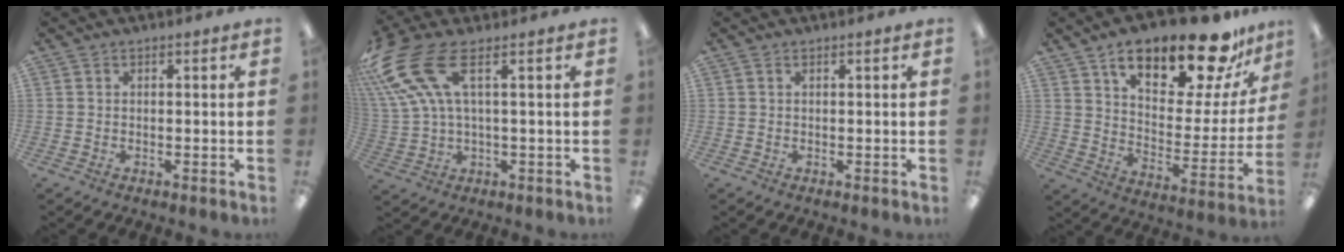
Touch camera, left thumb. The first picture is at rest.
{"total": 14.5, "force": [6.4, 5.6, 11.7], "torque": [-0.262, -0.029, 0.116]}
{"total": 0.0}
{"total": 22.6, "force": [15.6, 8.2, 14.2], "torque": [-0.214, -0.092, 0.258]}